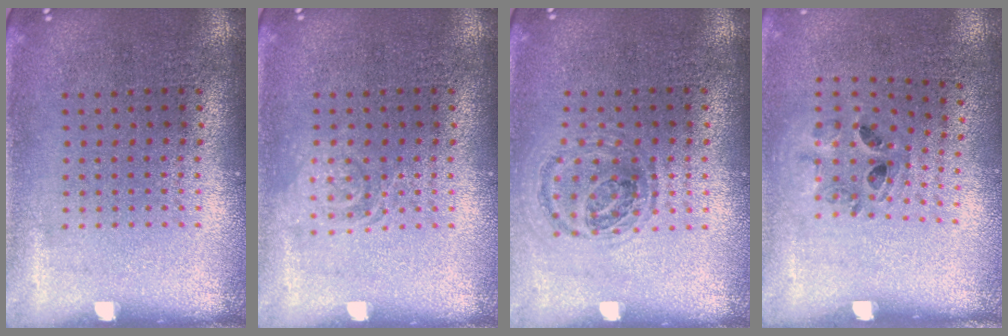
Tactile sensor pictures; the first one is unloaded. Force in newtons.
{"total": 1.5, "press": 1.5, "slide": 0.3}
{"total": 0.9, "press": 0.9, "slide": 0.3}
{"total": 0.9, "press": 0.8, "slide": 0.5}